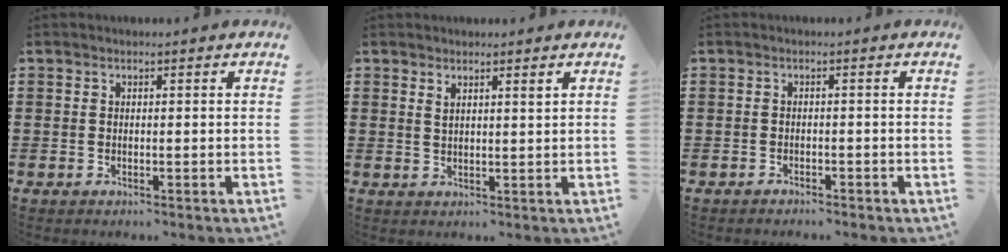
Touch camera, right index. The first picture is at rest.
{"total": 1.6, "force": [1.2, 0.2, 1.1], "torque": [-0.014, -0.001, 0.019]}
{"total": 1.1, "force": [-1.0, 0.2, 0.1], "torque": [-0.006, 0.000, -0.022]}